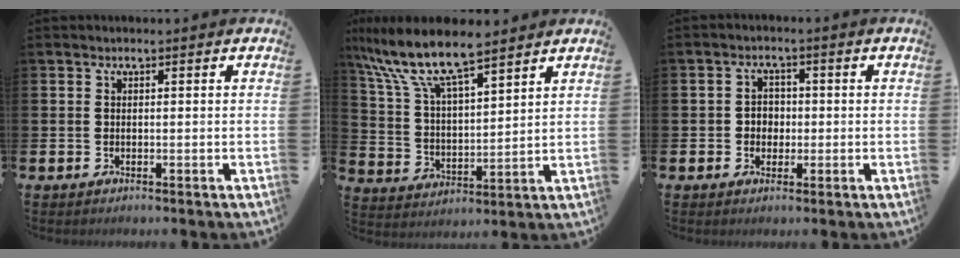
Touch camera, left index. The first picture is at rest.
{"total": 10.0, "force": [8.6, 2.2, 4.6], "torque": [-0.127, -0.041, 0.151]}
{"total": 2.6, "force": [-0.2, 2.4, 0.9], "torque": [-0.003, 0.000, -0.013]}